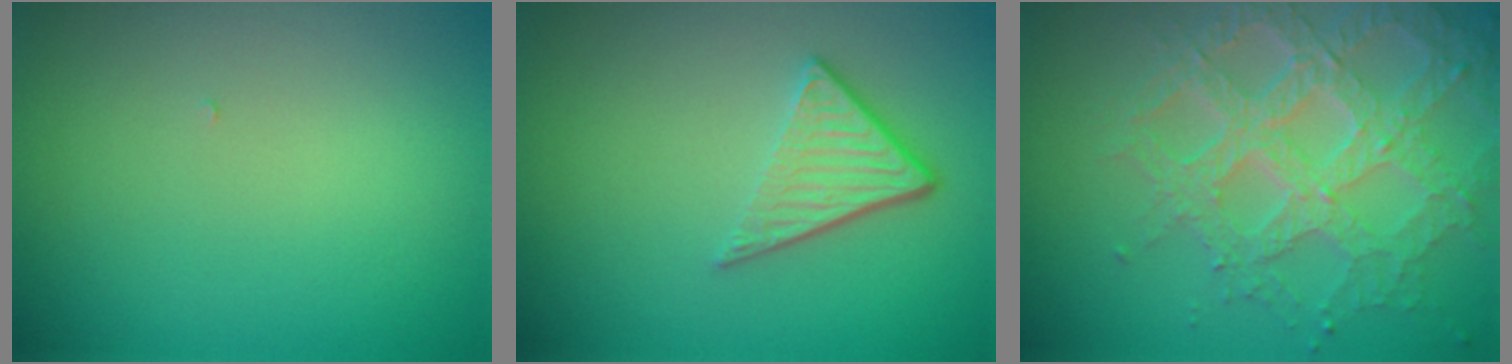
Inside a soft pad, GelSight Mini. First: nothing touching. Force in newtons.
{"total": 3.7, "press": 2.6, "slide": 2.7}
{"total": 7.0, "press": 5.2, "slide": 4.7}